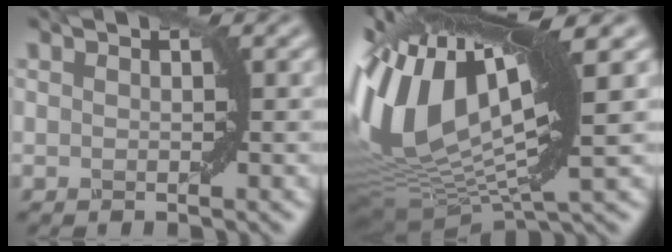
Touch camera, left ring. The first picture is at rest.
{"total": 15.6, "force": [2.4, 6.5, 14.0], "torque": [-0.303, 0.017, 0.042]}